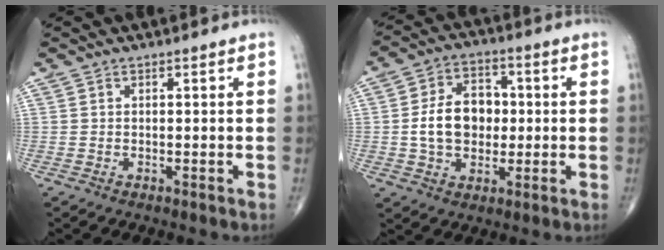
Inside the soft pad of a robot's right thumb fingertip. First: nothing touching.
{"total": 11.2, "force": [-0.1, 8.0, 7.8], "torque": [-0.111, 0.016, -0.006]}